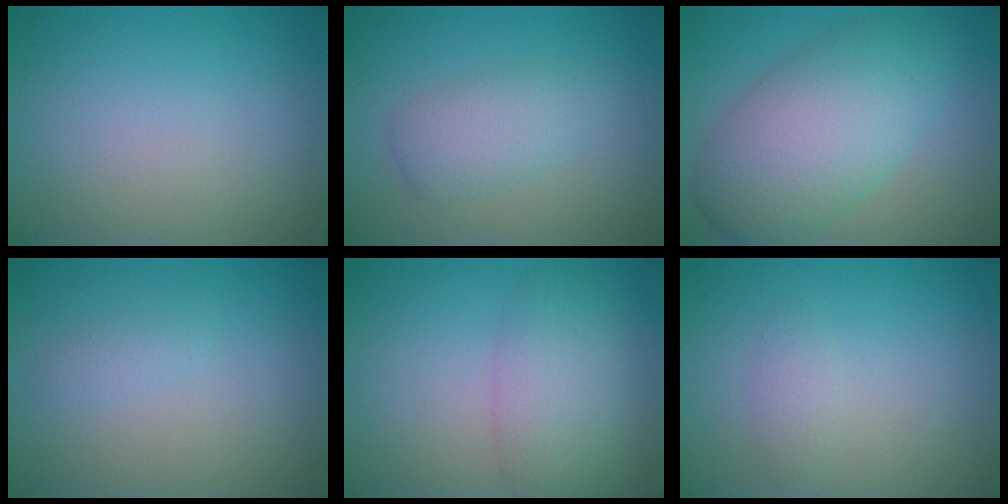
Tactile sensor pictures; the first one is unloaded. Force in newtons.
{"total": 3.0, "press": 3.0, "slide": 0.1}
{"total": 8.6, "press": 8.6, "slide": 0.1}
{"total": 0.8, "press": 0.7, "slide": 0.1}
{"total": 4.8, "press": 4.8, "slide": 0.2}
{"total": 1.1, "press": 1.1, "slide": 0.0}